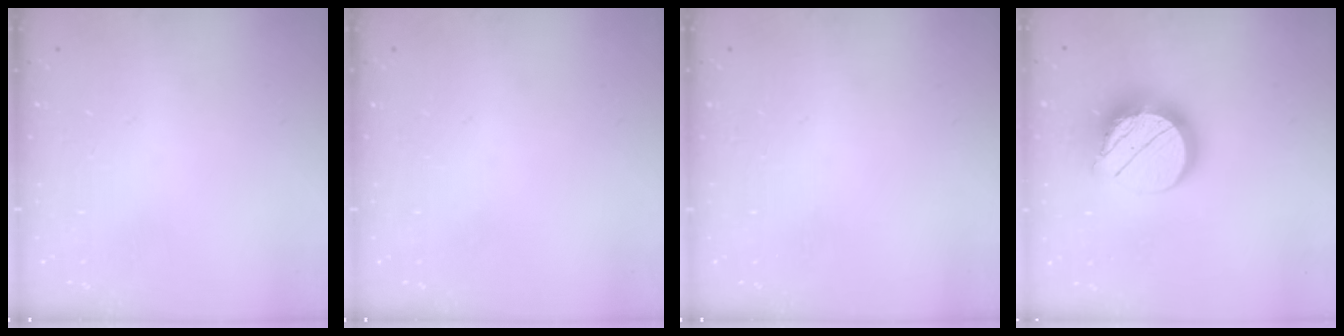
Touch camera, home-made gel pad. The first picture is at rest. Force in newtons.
{"total": 0.0}
{"total": 0.0}
{"total": 14.1, "press": 14.0, "slide": 1.3}